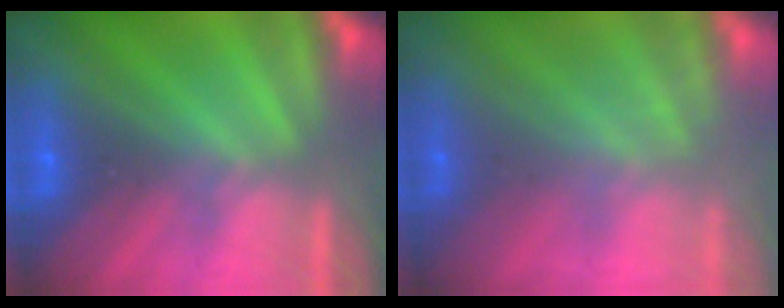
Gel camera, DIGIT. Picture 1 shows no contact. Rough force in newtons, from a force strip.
{"total": 2.4}